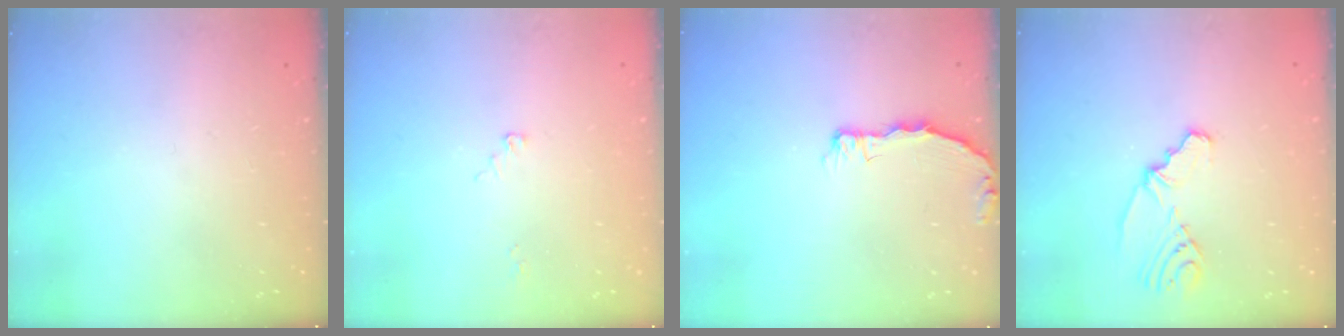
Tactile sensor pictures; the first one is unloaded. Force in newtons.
{"total": 2.1, "press": 2.1, "slide": 0.2}
{"total": 3.3, "press": 3.3, "slide": 0.2}
{"total": 4.7, "press": 2.3, "slide": 4.1}